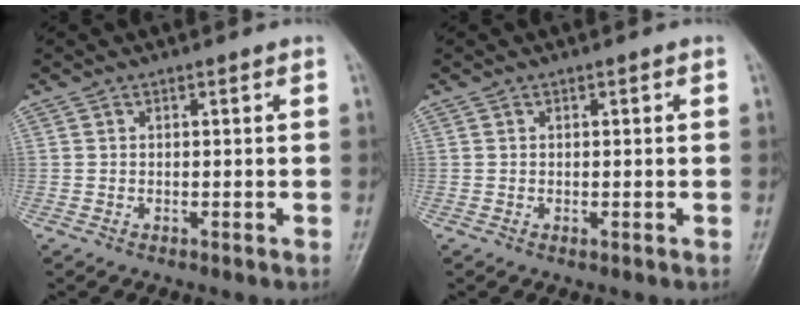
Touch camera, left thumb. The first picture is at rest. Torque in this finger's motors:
{"motor_torque": [-0.01, 0.01, 0.00, 0.01, 0.00]}